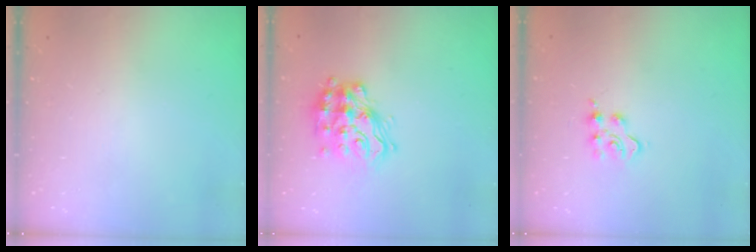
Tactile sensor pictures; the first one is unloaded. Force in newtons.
{"total": 15.7, "press": 15.6, "slide": 0.7}
{"total": 5.1, "press": 5.0, "slide": 0.5}